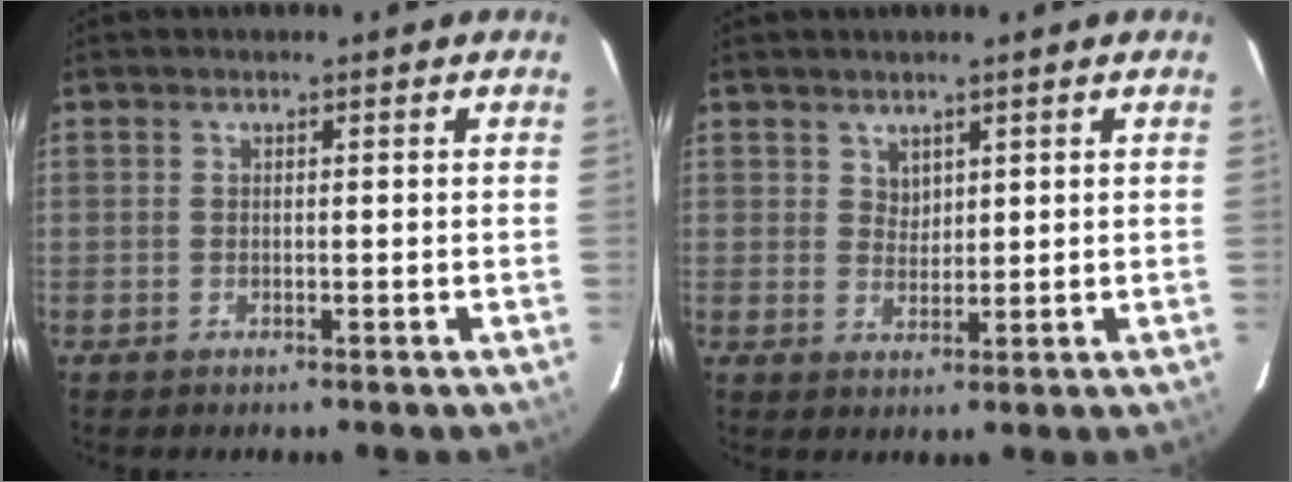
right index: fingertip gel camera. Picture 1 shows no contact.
{"total": 2.1, "force": [1.6, 1.4, 0.3], "torque": [0.001, 0.002, 0.031]}